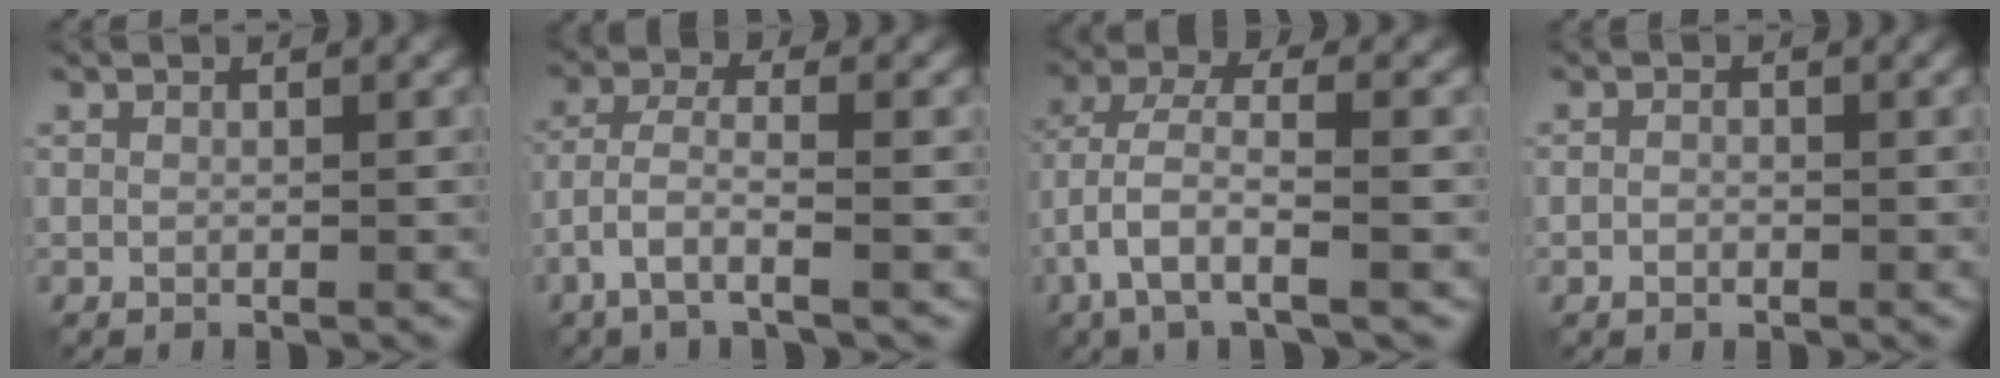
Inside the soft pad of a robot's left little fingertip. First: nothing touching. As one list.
[{"total": 4.0, "force": [-2.1, 1.0, 3.2], "torque": [-0.068, 0.006, -0.050]}, {"total": 6.4, "force": [-2.6, 2.3, 5.4], "torque": [-0.119, 0.007, -0.056]}, {"total": 0.9, "force": [-0.4, 0.6, 0.5], "torque": [-0.008, 0.000, -0.010]}]